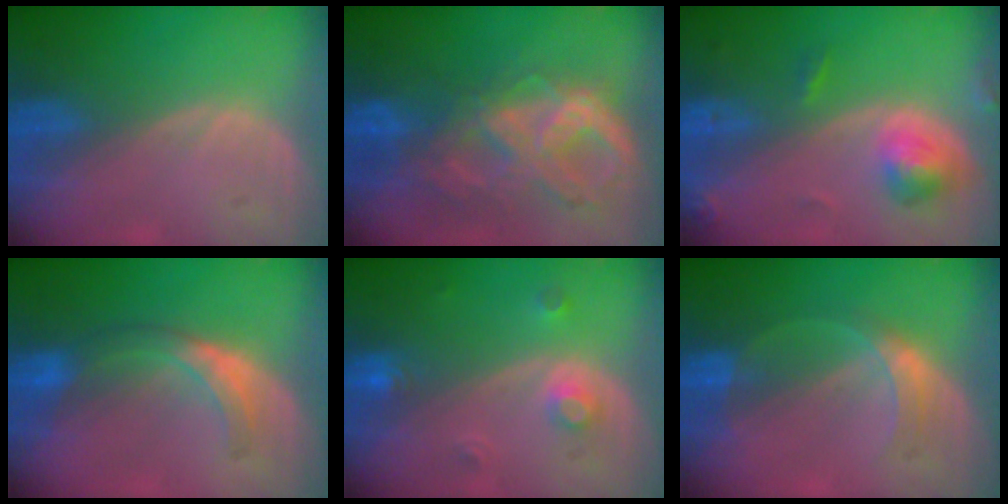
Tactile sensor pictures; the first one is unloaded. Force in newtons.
{"total": 10.5, "press": 8.8, "slide": 5.7}
{"total": 5.0, "press": 4.8, "slide": 1.5}
{"total": 5.7, "press": 5.4, "slide": 1.9}
{"total": 3.1, "press": 2.9, "slide": 1.2}
{"total": 4.1, "press": 4.0, "slide": 0.3}